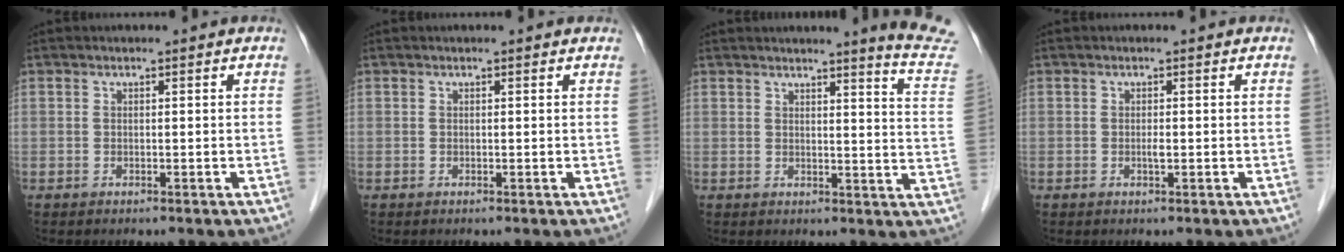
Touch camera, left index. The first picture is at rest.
{"total": 0.6, "force": [0.6, 0.2, 0.1], "torque": [-0.008, 0.006, 0.004]}
{"total": 9.9, "force": [9.4, -1.4, 2.4], "torque": [-0.023, -0.086, 0.085]}
{"total": 0.7, "force": [-0.1, 0.1, 0.7], "torque": [-0.014, -0.001, -0.002]}